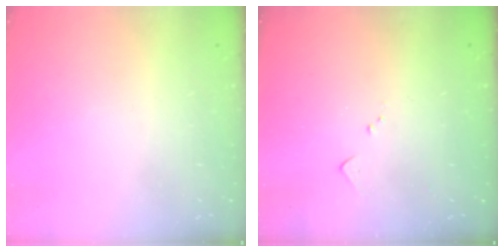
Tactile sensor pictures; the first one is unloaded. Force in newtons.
{"total": 4.9, "press": 4.8, "slide": 0.7}